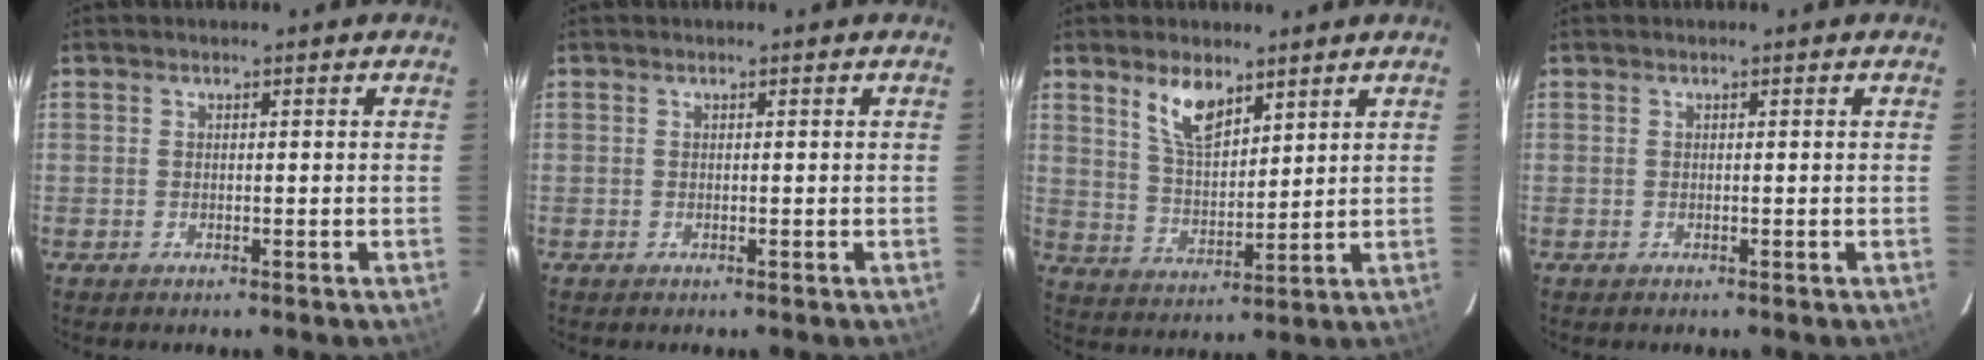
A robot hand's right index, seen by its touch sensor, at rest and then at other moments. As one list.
[{"total": 0.0}, {"total": 8.1, "force": [5.3, 3.4, 5.1], "torque": [-0.094, 0.004, 0.108]}, {"total": 0.0}]